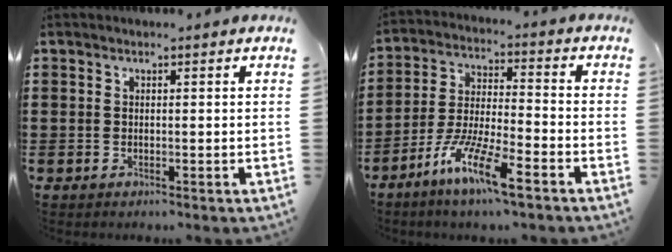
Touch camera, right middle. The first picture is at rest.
{"total": 9.9, "force": [-6.8, 1.3, 7.1], "torque": [-0.153, -0.007, -0.132]}